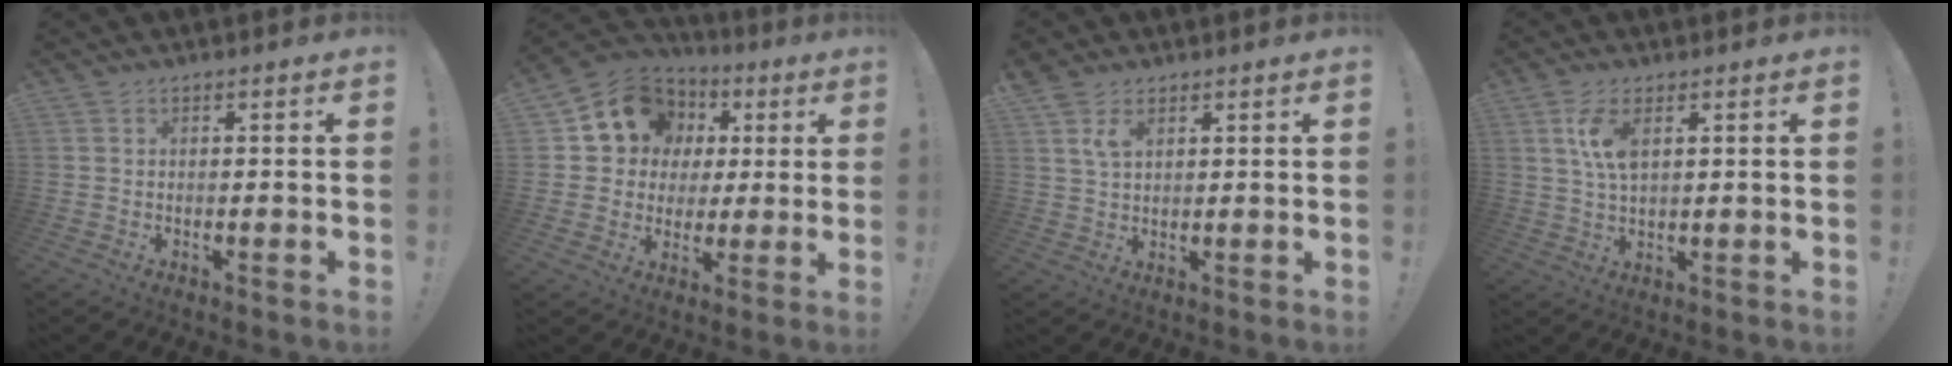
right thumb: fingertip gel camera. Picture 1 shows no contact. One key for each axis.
{"total": 13.7, "fx": 5.0, "fy": 11.7, "fz": 5.0, "tx": -0.071, "ty": -0.020, "tz": 0.109}
{"total": 6.0, "fx": 3.4, "fy": 3.4, "fz": 3.5, "tx": -0.051, "ty": -0.016, "tz": 0.062}
{"total": 7.1, "fx": 2.5, "fy": 3.0, "fz": 5.9, "tx": -0.119, "ty": -0.005, "tz": 0.039}